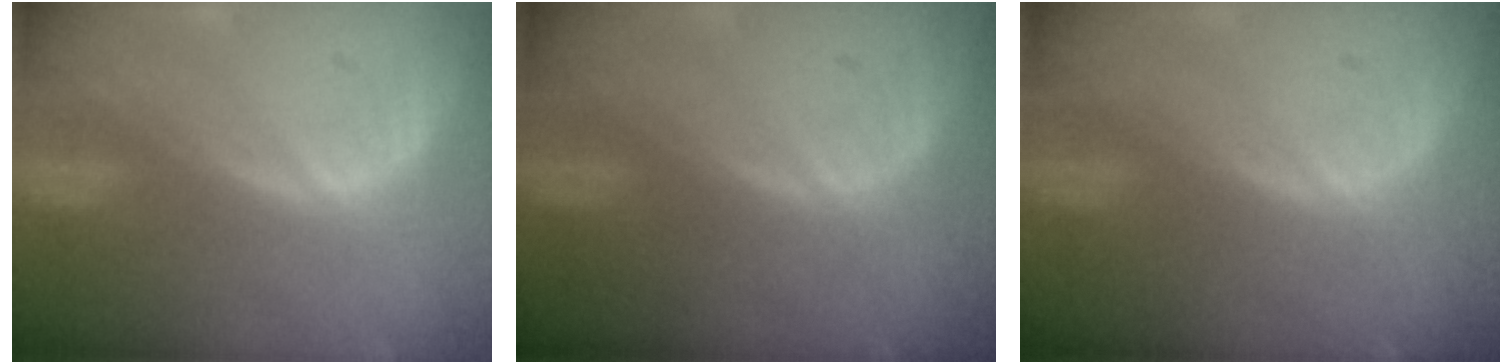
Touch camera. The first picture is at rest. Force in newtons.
{"total": 0.0}
{"total": 0.0}